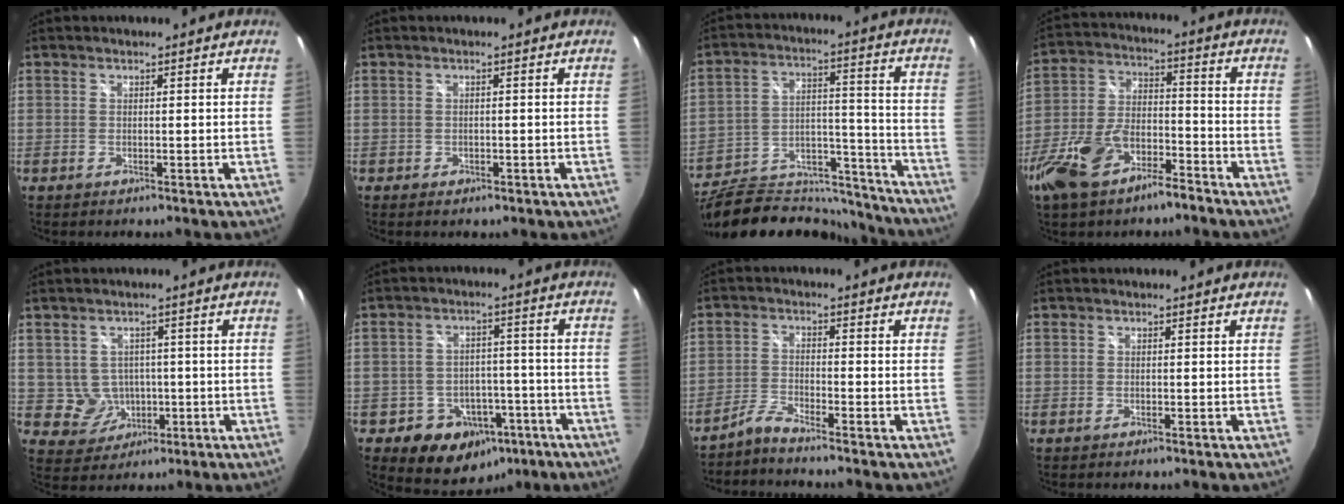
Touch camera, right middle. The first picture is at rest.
{"total": 0.7, "force": [-0.2, 0.6, 0.4], "torque": [-0.008, -0.005, -0.005]}
{"total": 24.6, "force": [-19.7, 10.1, 10.8], "torque": [-0.208, 0.031, -0.277]}
{"total": 15.4, "force": [-9.8, 7.2, 9.5], "torque": [-0.212, -0.002, -0.175]}
{"total": 5.5, "force": [-0.7, 5.3, 1.1], "torque": [-0.036, 0.011, 0.007]}
{"total": 11.9, "force": [-6.1, 9.1, 4.6], "torque": [-0.100, 0.028, -0.058]}
{"total": 2.6, "force": [-2.3, -0.7, 0.8], "torque": [-0.030, 0.001, -0.057]}
{"total": 0.0}